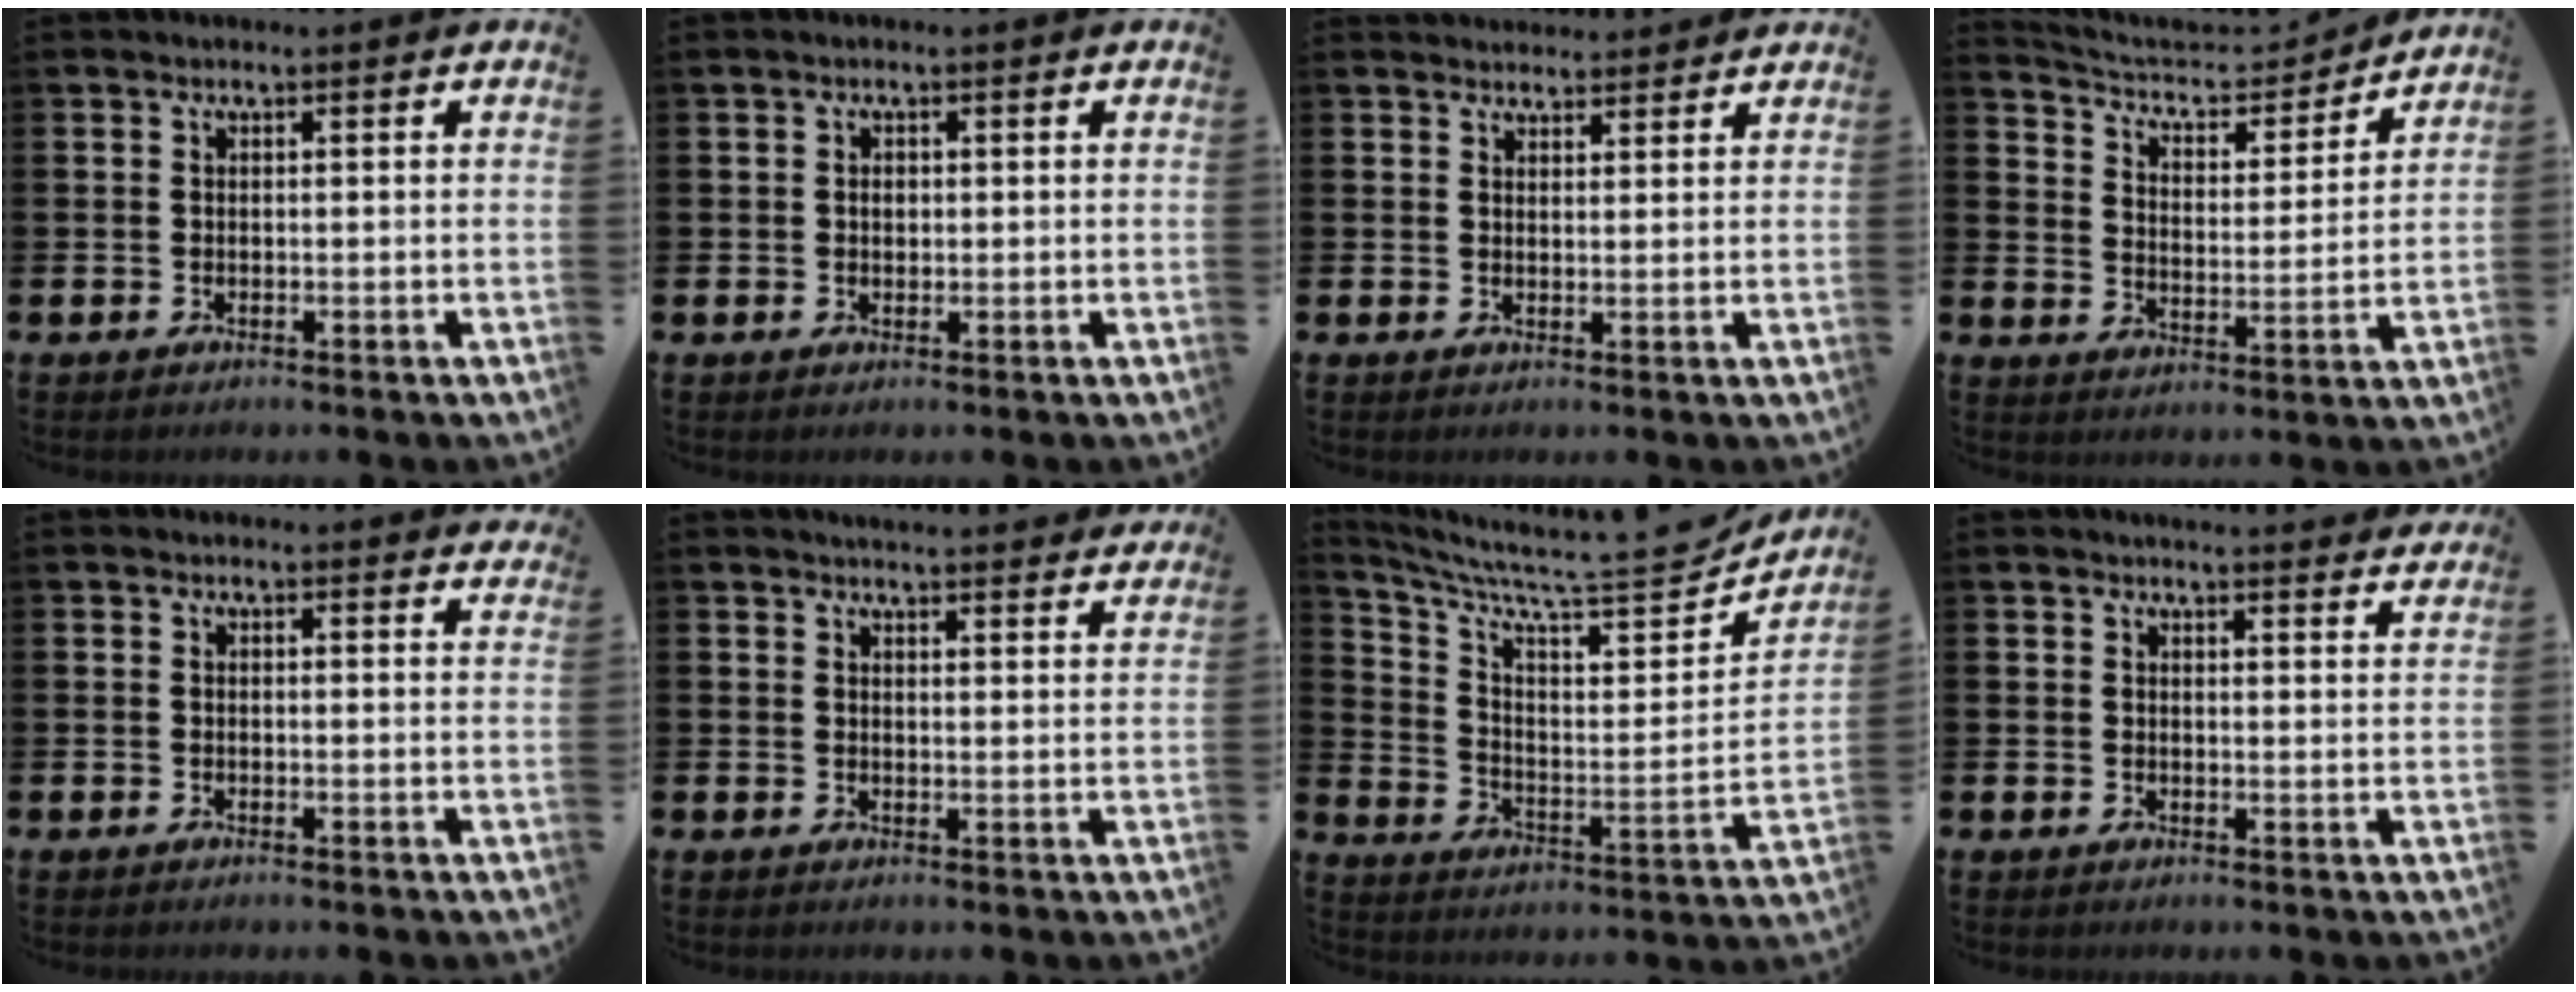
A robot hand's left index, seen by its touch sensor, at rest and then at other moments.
{"total": 1.0, "force": [0.2, 0.8, 0.5], "torque": [0.004, 0.000, -0.001]}
{"total": 2.7, "force": [2.6, 0.7, -0.3], "torque": [0.006, -0.013, 0.048]}
{"total": 6.0, "force": [5.6, 1.8, 1.1], "torque": [-0.051, -0.045, 0.091]}
{"total": 1.1, "force": [1.1, 0.1, 0.0], "torque": [0.010, -0.005, 0.018]}
{"total": 3.7, "force": [3.7, 0.0, 0.0], "torque": [0.004, -0.026, 0.065]}
{"total": 8.0, "force": [7.1, 1.6, 3.3], "torque": [-0.089, -0.069, 0.112]}
{"total": 3.2, "force": [3.1, -0.2, -0.1], "torque": [0.007, -0.022, 0.055]}